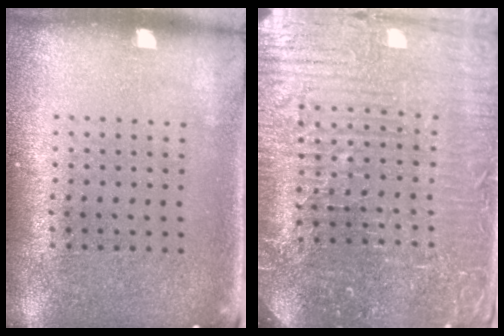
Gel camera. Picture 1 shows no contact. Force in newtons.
{"total": 5.3, "press": 4.9, "slide": 1.9}